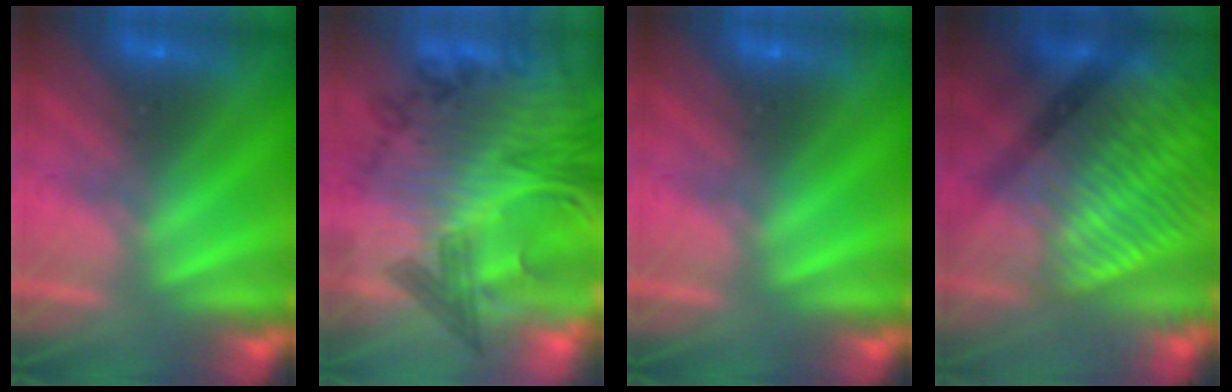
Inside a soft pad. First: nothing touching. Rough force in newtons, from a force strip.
{"total": 6.7}
{"total": 0.0}
{"total": 3.8}